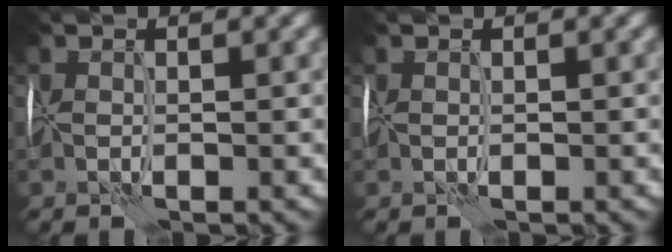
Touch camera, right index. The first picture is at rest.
{"total": 0.0}